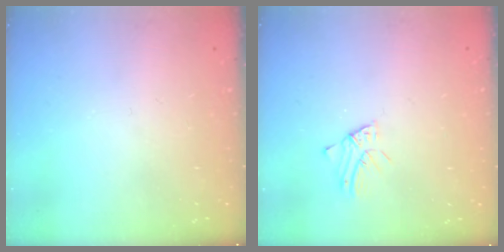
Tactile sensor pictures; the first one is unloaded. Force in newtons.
{"total": 1.6, "press": 1.6, "slide": 0.1}